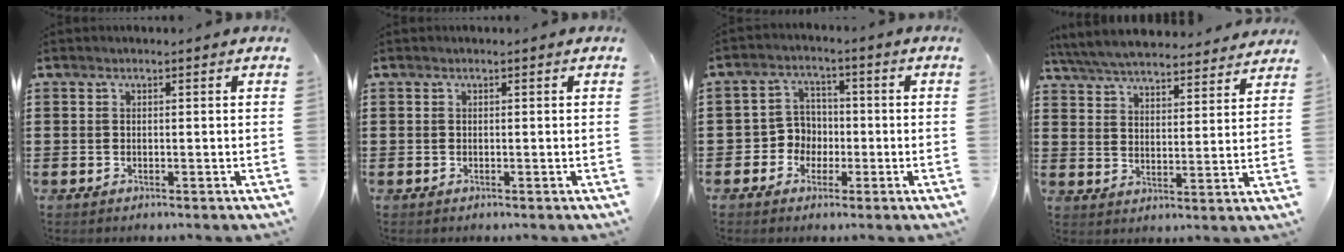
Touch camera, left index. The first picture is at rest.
{"total": 0.0}
{"total": 4.7, "force": [-1.7, 4.2, 1.2], "torque": [-0.036, 0.012, -0.035]}
{"total": 6.4, "force": [6.2, 0.4, 1.4], "torque": [-0.055, -0.036, 0.109]}